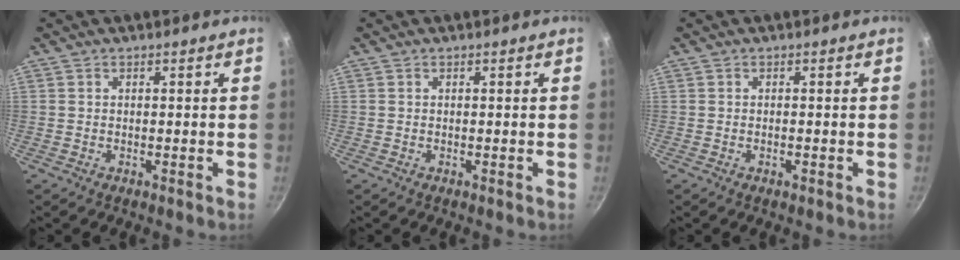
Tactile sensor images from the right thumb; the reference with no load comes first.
{"total": 0.0}
{"total": 0.8, "force": [-0.4, 0.3, 0.6], "torque": [-0.011, 0.002, -0.007]}